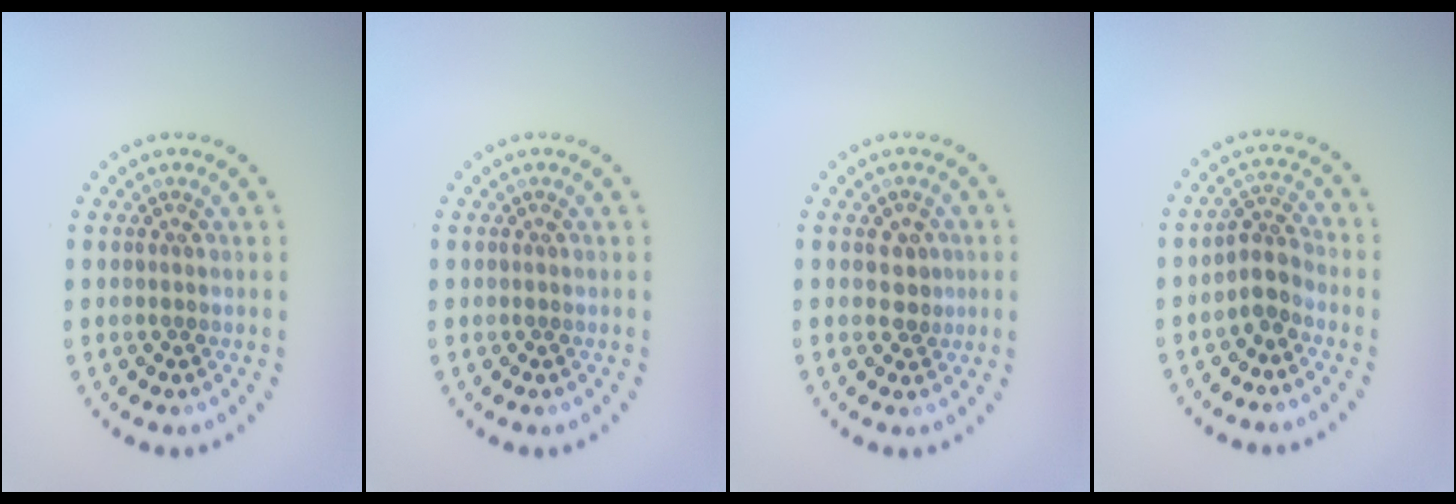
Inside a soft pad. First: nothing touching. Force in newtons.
{"total": 0.0}
{"total": 1.6, "press": 1.5, "slide": 0.5}
{"total": 2.2, "press": 1.6, "slide": 1.5}